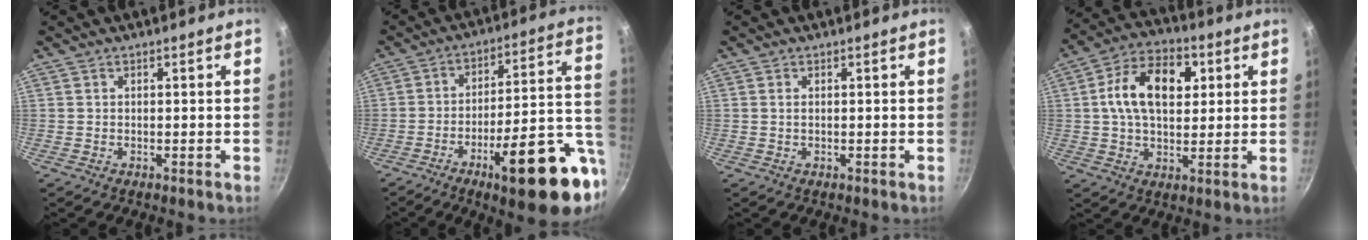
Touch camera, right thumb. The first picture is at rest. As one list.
[{"total": 23.6, "force": [-9.7, 5.7, 20.7], "torque": [-0.225, 0.054, -0.132]}, {"total": 0.6, "force": [0.1, 0.3, 0.5], "torque": [-0.014, 0.003, 0.004]}, {"total": 14.4, "force": [3.1, 8.9, 10.9], "torque": [-0.171, 0.010, 0.047]}]